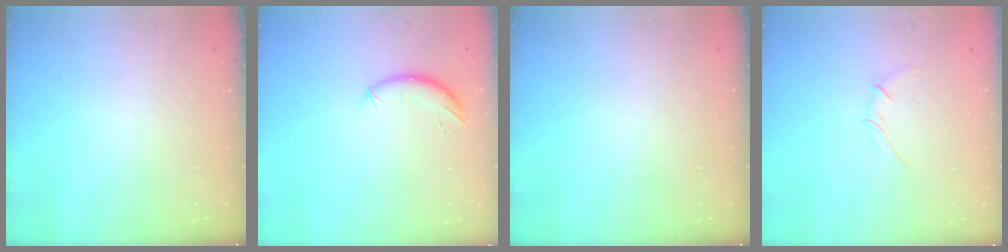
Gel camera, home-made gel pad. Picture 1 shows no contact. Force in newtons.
{"total": 6.6, "press": 6.6, "slide": 0.6}
{"total": 0.0}
{"total": 2.7, "press": 2.6, "slide": 0.8}